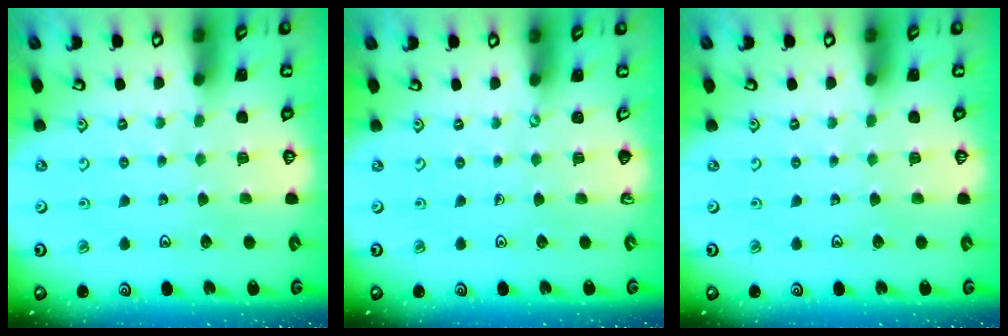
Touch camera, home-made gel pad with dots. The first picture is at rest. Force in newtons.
{"total": 0.0}
{"total": 0.0}